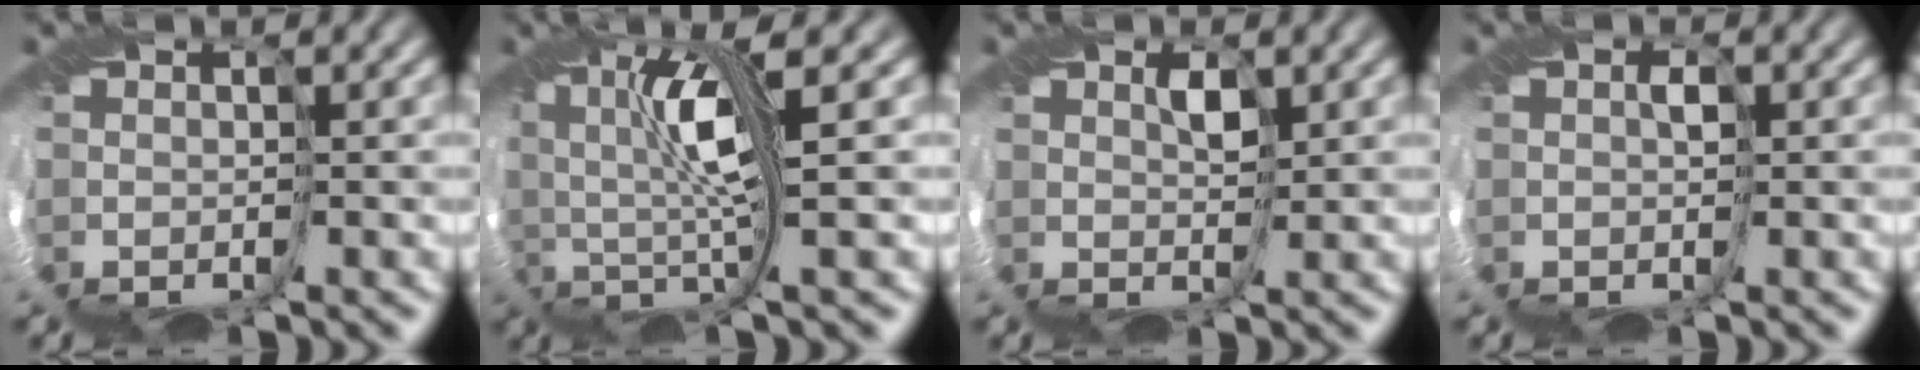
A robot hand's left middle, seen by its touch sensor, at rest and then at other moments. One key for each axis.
{"total": 5.9, "fx": 1.4, "fy": 0.2, "fz": 5.7, "tx": -0.120, "ty": 0.010, "tz": 0.024}
{"total": 1.1, "fx": 0.9, "fy": 0.1, "fz": 0.7, "tx": -0.019, "ty": 0.001, "tz": 0.020}
{"total": 0.7, "fx": 0.1, "fy": 0.2, "fz": 0.7, "tx": -0.014, "ty": 0.000, "tz": 0.004}